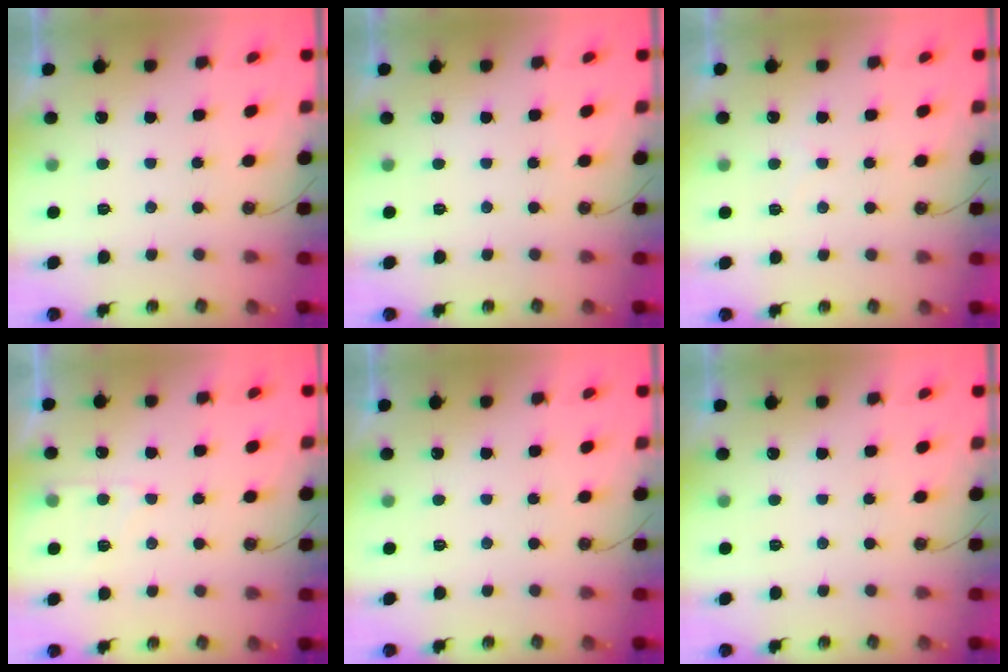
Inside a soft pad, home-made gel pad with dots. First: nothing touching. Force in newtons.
{"total": 0.0}
{"total": 3.9, "press": 3.9, "slide": 0.5}
{"total": 5.4, "press": 5.3, "slide": 0.7}
{"total": 0.0}
{"total": 0.0}